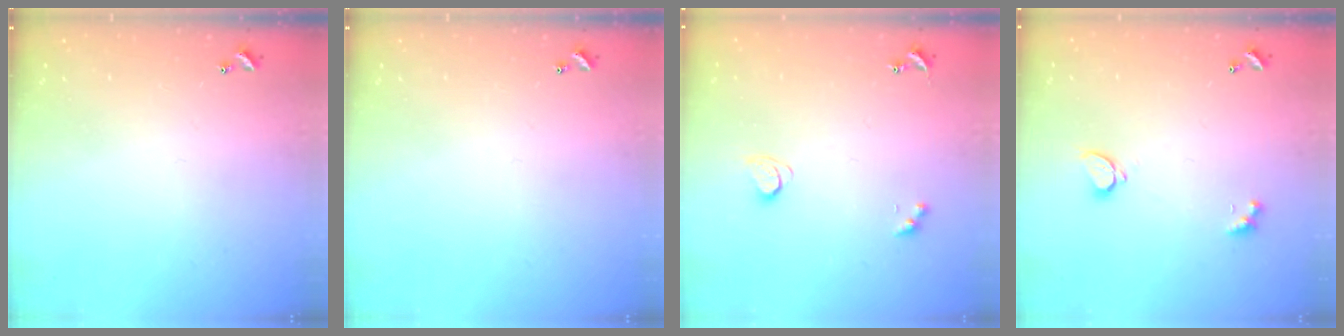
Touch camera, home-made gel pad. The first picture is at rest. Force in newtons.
{"total": 0.0}
{"total": 2.1, "press": 2.1, "slide": 0.4}
{"total": 1.6, "press": 1.6, "slide": 0.5}